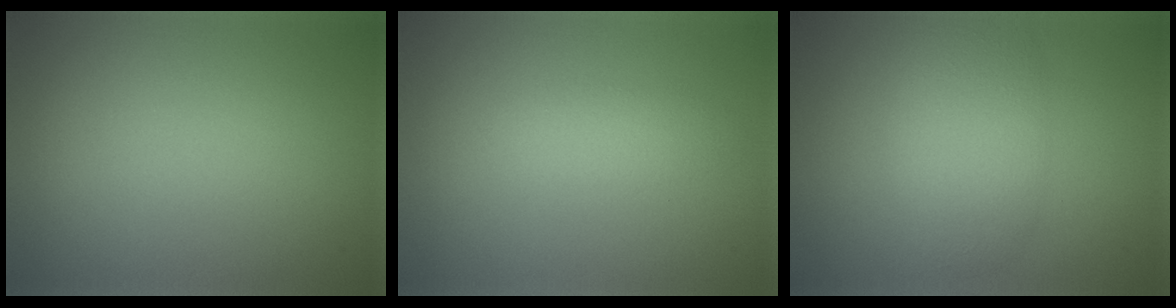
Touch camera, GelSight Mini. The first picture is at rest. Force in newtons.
{"total": 1.7, "press": 1.7, "slide": 0.0}
{"total": 4.2, "press": 4.2, "slide": 0.2}